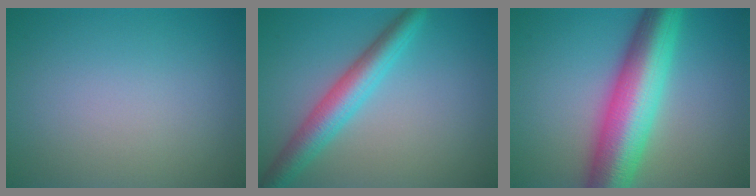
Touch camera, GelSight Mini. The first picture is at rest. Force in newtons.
{"total": 4.7, "press": 4.7, "slide": 0.2}
{"total": 10.3, "press": 10.3, "slide": 0.1}